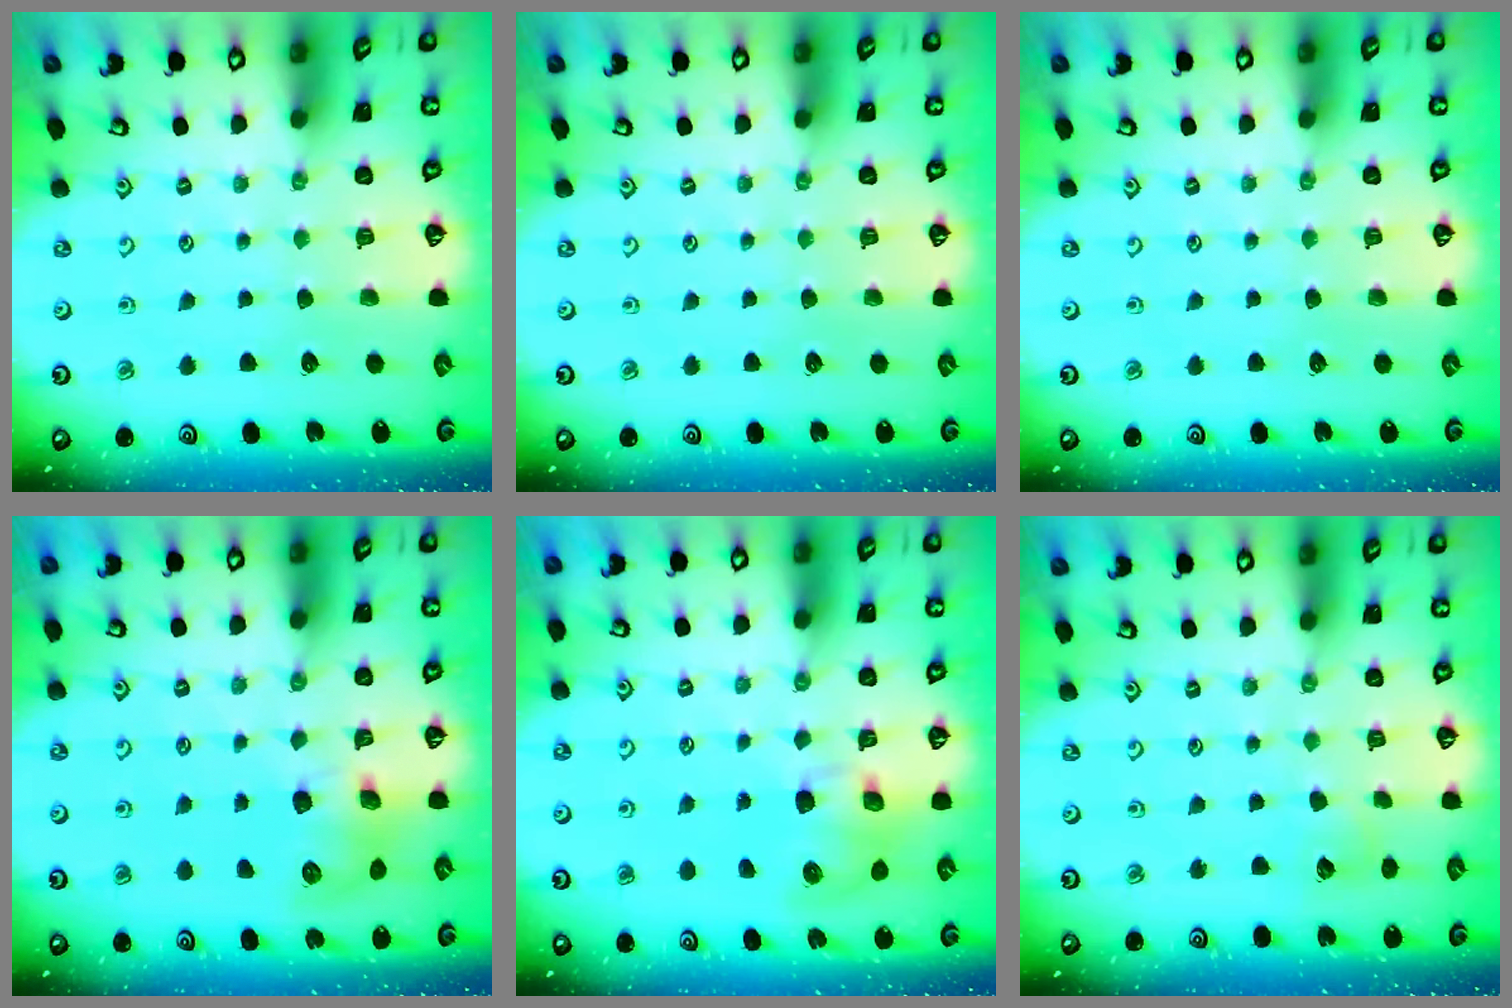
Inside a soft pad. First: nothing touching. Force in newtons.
{"total": 0.0}
{"total": 0.0}
{"total": 8.2, "press": 8.2, "slide": 0.2}
{"total": 8.9, "press": 8.8, "slide": 1.4}
{"total": 6.7, "press": 6.7, "slide": 0.6}